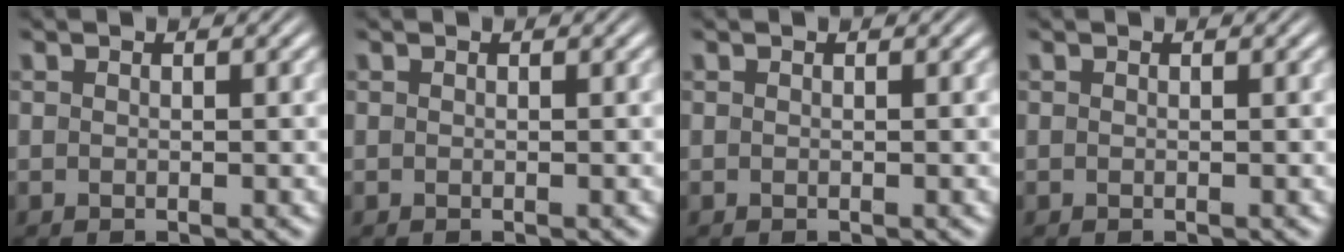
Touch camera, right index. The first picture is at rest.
{"total": 0.0}
{"total": 0.0}
{"total": 0.0}